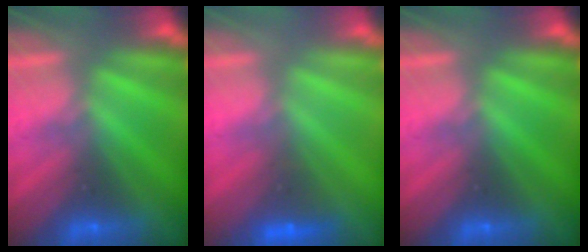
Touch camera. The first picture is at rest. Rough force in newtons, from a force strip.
{"total": 2.0}
{"total": 0.0}